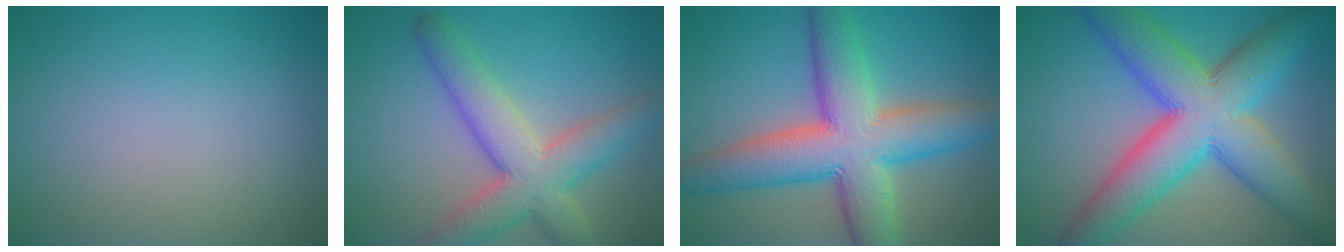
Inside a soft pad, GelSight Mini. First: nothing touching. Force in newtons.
{"total": 7.1, "press": 7.1, "slide": 0.4}
{"total": 10.8, "press": 10.8, "slide": 0.5}
{"total": 12.0, "press": 12.0, "slide": 0.5}